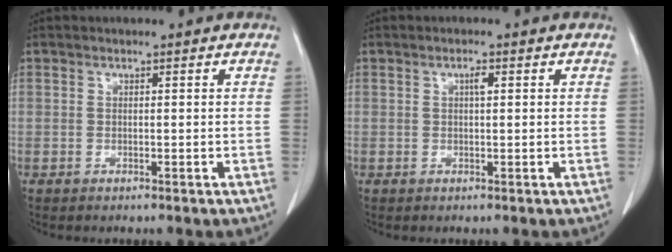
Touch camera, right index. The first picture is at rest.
{"total": 1.8, "force": [0.3, 0.4, 1.7], "torque": [-0.033, 0.004, 0.005]}